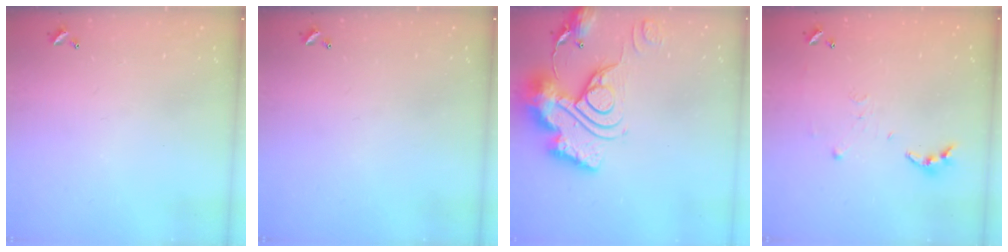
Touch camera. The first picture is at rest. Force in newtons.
{"total": 0.0}
{"total": 21.4, "press": 21.3, "slide": 2.0}
{"total": 5.8, "press": 5.8, "slide": 0.6}